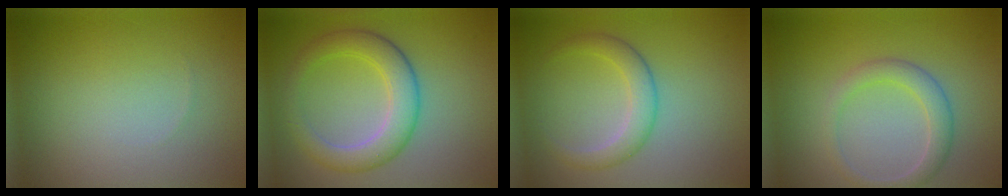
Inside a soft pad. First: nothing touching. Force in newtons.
{"total": 4.6, "press": 4.6, "slide": 0.0}
{"total": 2.7, "press": 2.7, "slide": 0.1}
{"total": 2.5, "press": 2.5, "slide": 0.0}